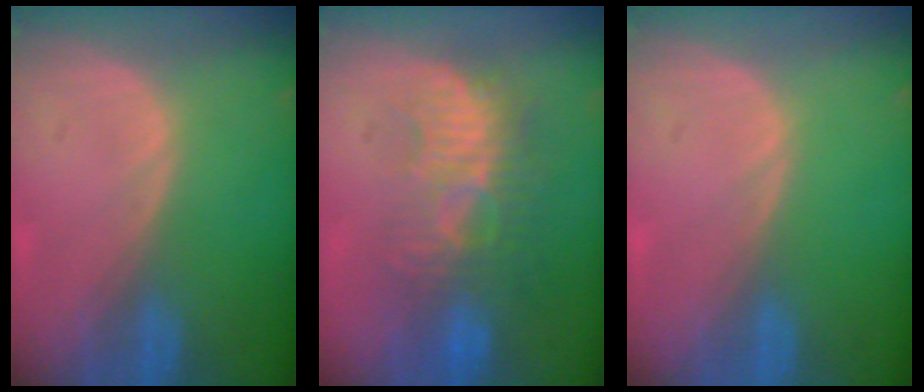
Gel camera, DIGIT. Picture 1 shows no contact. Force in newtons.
{"total": 9.1, "press": 8.7, "slide": 2.9}
{"total": 0.0}